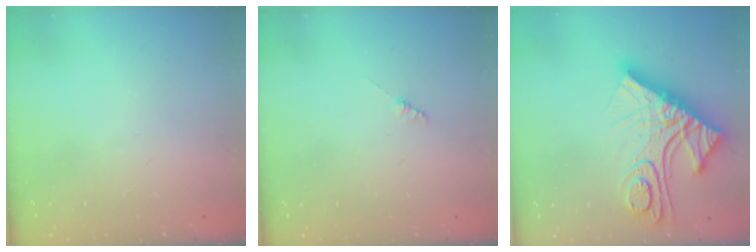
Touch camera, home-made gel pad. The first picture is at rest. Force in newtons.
{"total": 0.9, "press": 0.8, "slide": 0.2}
{"total": 21.9, "press": 21.8, "slide": 1.9}